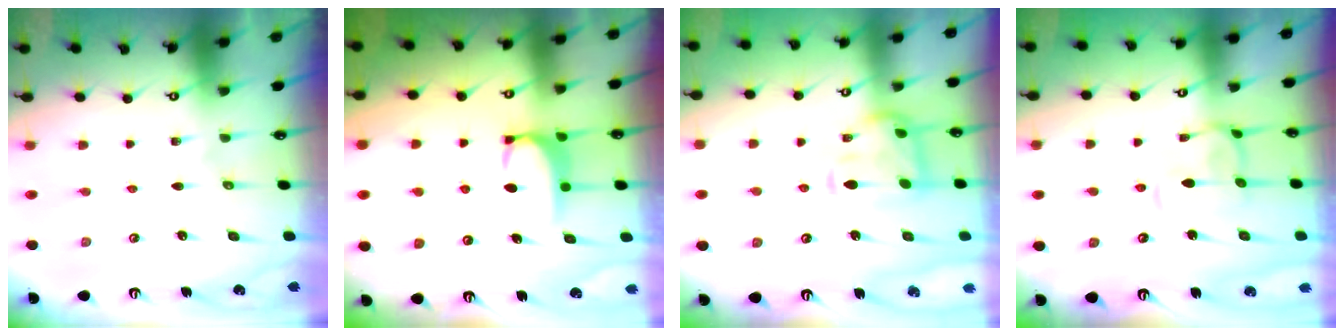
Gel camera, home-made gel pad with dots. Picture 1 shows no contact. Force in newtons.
{"total": 1.8, "press": 1.7, "slide": 0.5}
{"total": 5.6, "press": 5.4, "slide": 1.5}
{"total": 2.2, "press": 2.0, "slide": 0.7}